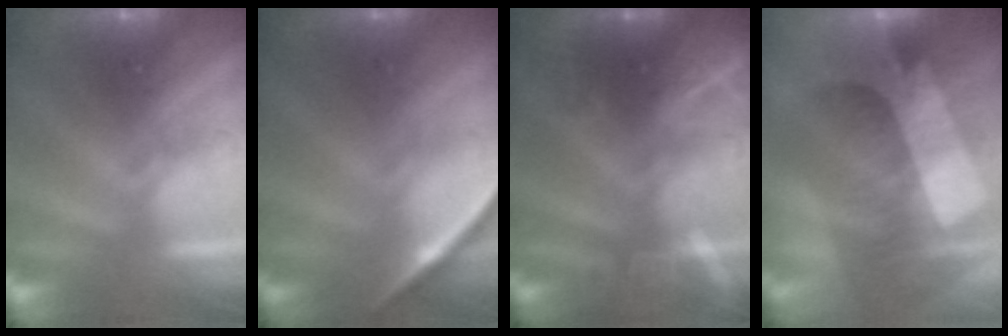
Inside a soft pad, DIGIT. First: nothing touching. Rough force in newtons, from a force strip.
{"total": 1.9}
{"total": 2.9}
{"total": 3.3}